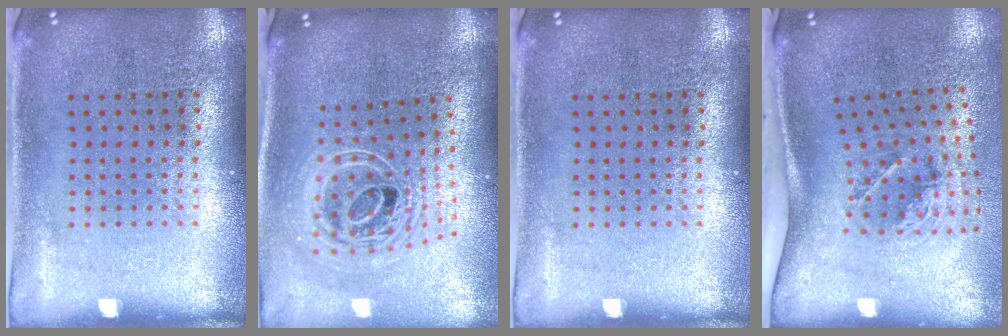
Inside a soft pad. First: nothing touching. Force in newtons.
{"total": 2.6, "press": 1.9, "slide": 1.8}
{"total": 0.0}
{"total": 2.1, "press": 1.3, "slide": 1.6}